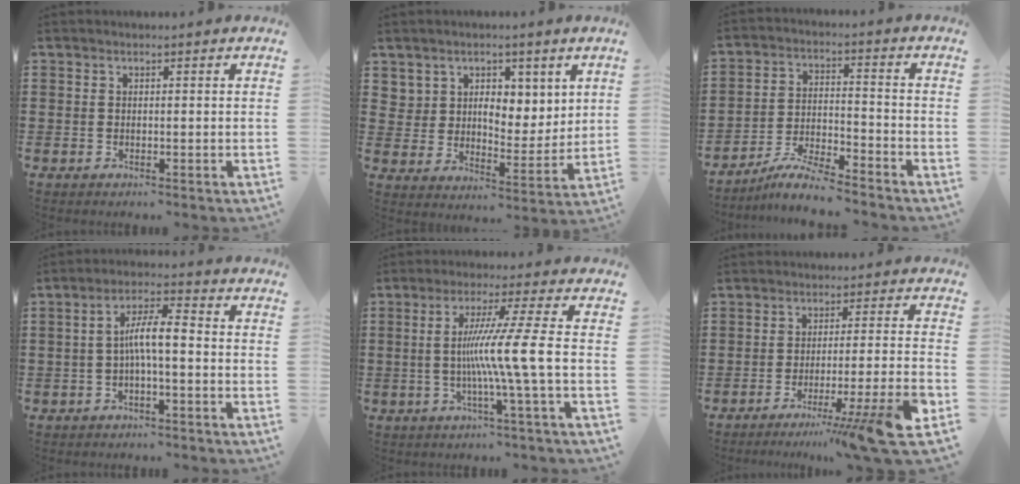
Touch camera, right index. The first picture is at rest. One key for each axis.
{"total": 6.3, "fx": 4.5, "fy": 4.2, "fz": 1.4, "tx": -0.040, "ty": -0.012, "tz": 0.081}
{"total": 6.0, "fx": -5.7, "fy": 0.0, "fz": 1.9, "tx": -0.045, "ty": -0.006, "tz": -0.112}
{"total": 5.8, "fx": -0.8, "fy": 1.2, "fz": 5.7, "tx": -0.111, "ty": 0.007, "tz": -0.019}
{"total": 10.3, "fx": -1.3, "fy": -1.2, "fz": 10.1, "tx": -0.186, "ty": -0.014, "tz": -0.034}
{"total": 9.3, "fx": -5.8, "fy": -0.8, "fz": 7.3, "tx": -0.112, "ty": -0.011, "tz": -0.104}